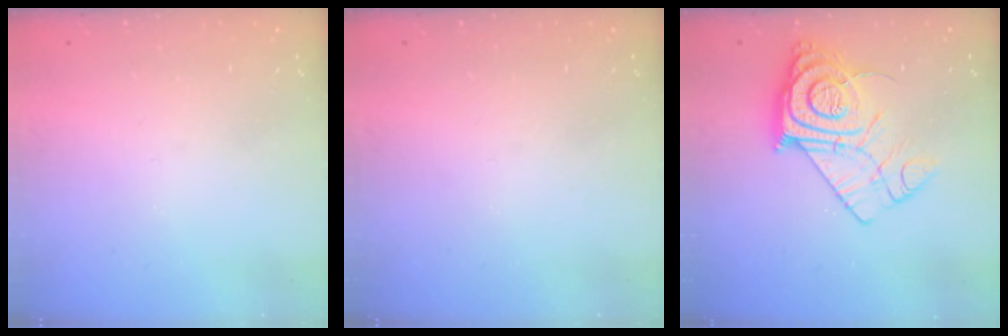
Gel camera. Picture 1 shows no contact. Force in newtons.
{"total": 0.0}
{"total": 14.6, "press": 14.5, "slide": 1.4}